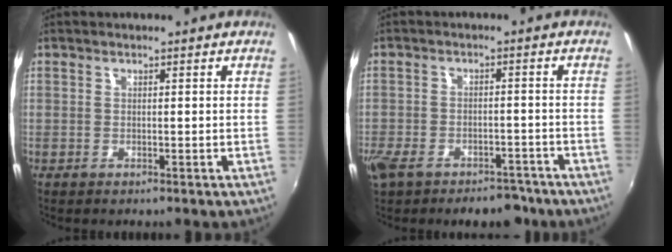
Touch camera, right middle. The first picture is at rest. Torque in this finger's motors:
{"motor_torque": [1.09, -1.05, 0.26, 0.14]}